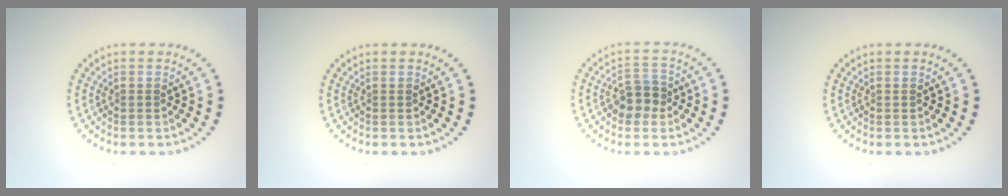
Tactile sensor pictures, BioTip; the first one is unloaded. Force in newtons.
{"total": 0.0}
{"total": 2.7, "press": 2.6, "slide": 0.9}
{"total": 0.0}